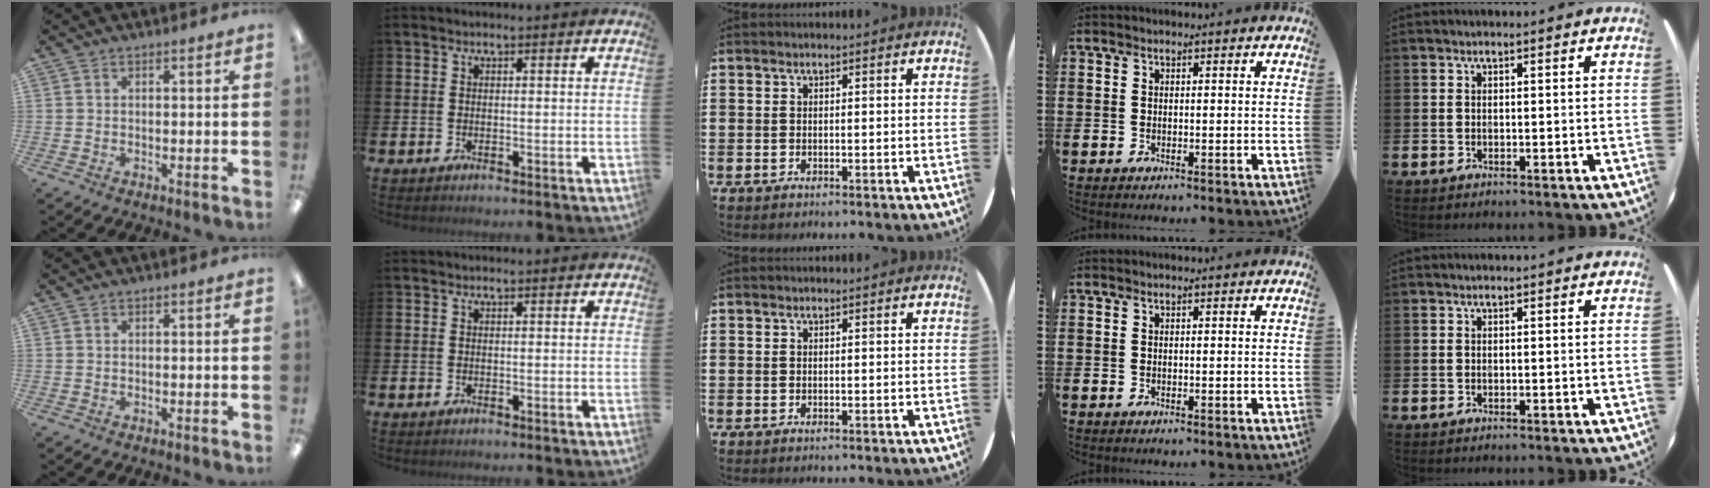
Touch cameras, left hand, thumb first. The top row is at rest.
{}